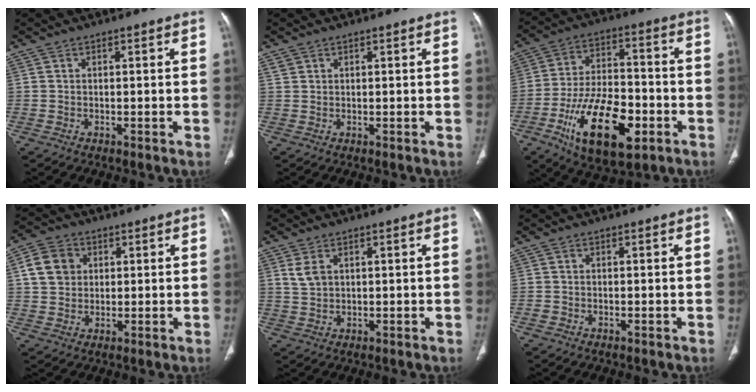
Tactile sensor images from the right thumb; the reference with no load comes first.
{"total": 1.1, "force": [0.6, 0.9, 0.2], "torque": [0.006, 0.001, 0.009]}
{"total": 19.9, "force": [-8.0, 9.6, 15.5], "torque": [-0.250, 0.026, -0.128]}
{"total": 7.4, "force": [2.0, 6.2, 3.6], "torque": [-0.044, 0.002, 0.034]}
{"total": 3.0, "force": [1.4, 1.9, 1.9], "torque": [-0.036, -0.003, 0.036]}
{"total": 0.9, "force": [-0.5, 0.6, 0.4], "torque": [-0.008, 0.002, -0.010]}